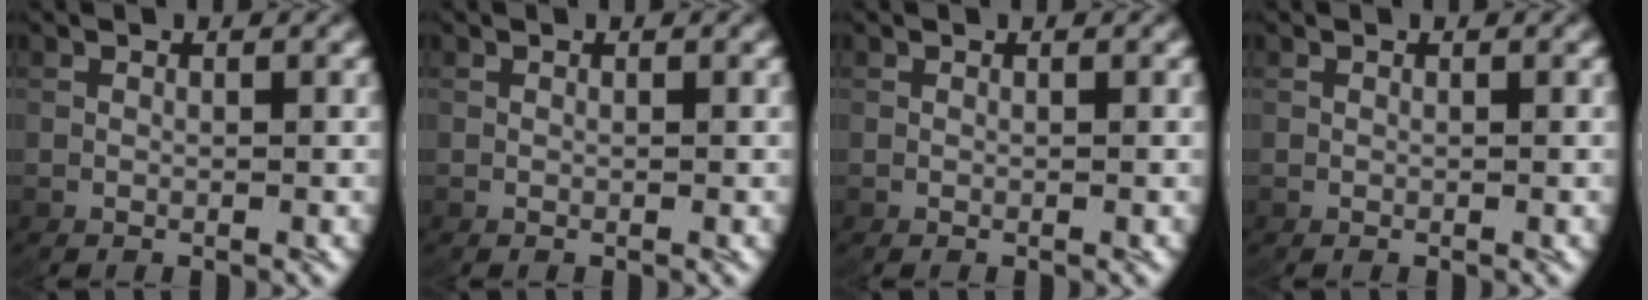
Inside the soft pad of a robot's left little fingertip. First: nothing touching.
{"total": 0.0}
{"total": 0.0}
{"total": 0.0}